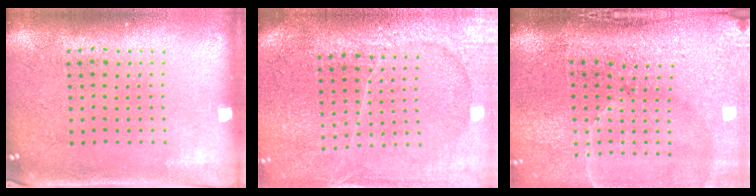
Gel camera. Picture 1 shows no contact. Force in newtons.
{"total": 3.6, "press": 3.3, "slide": 1.4}
{"total": 4.8, "press": 4.0, "slide": 2.7}